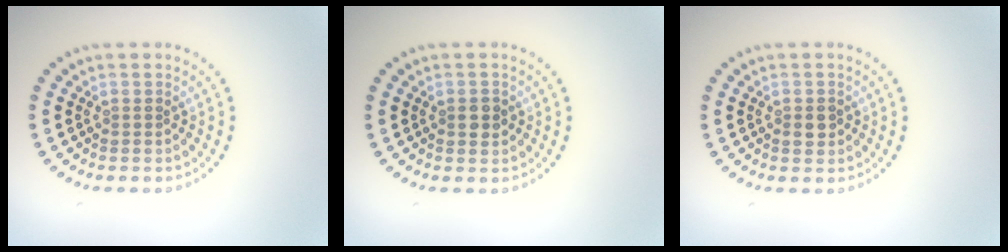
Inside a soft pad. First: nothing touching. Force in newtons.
{"total": 1.5, "press": 1.5, "slide": 0.1}
{"total": 1.4, "press": 1.4, "slide": 0.2}